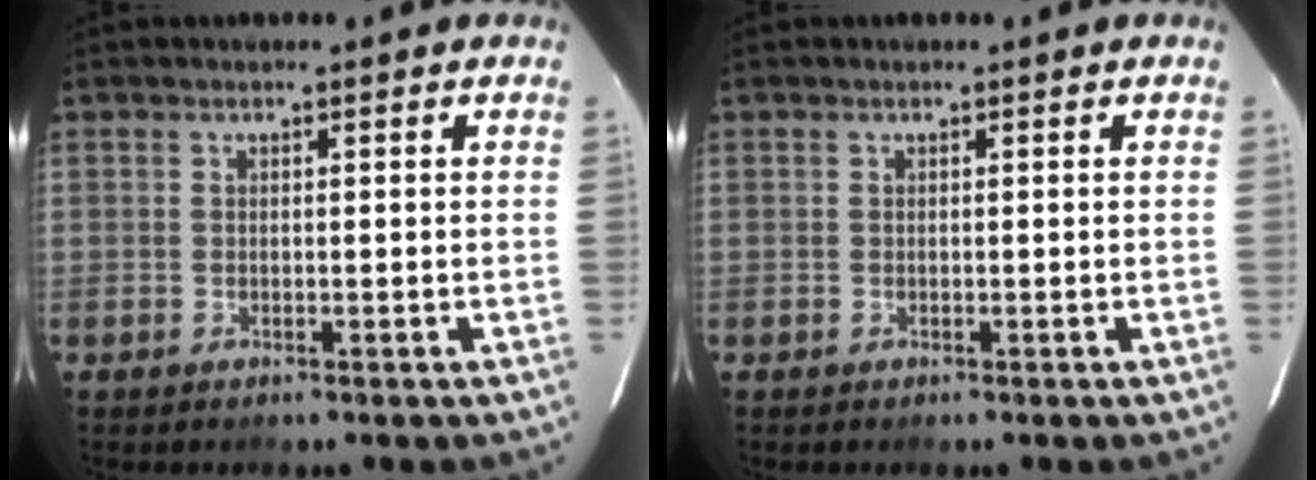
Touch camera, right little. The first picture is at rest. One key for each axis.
{"total": 0.0}